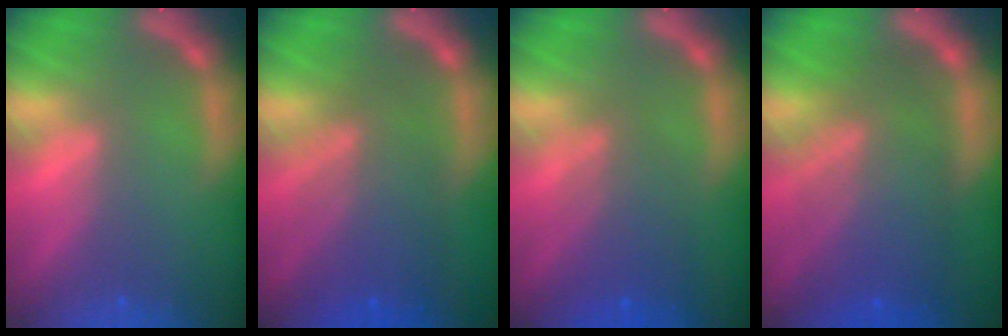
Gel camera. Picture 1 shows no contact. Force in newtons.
{"total": 7.0}
{"total": 4.6}
{"total": 9.1}